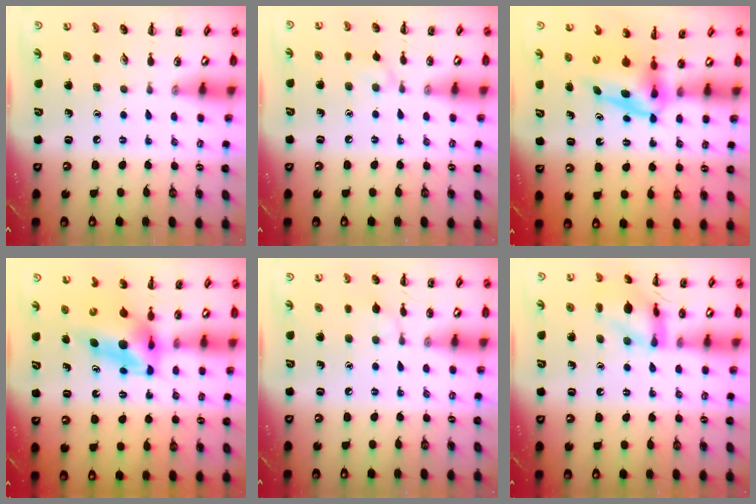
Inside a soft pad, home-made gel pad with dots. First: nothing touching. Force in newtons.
{"total": 4.8, "press": 4.4, "slide": 1.8}
{"total": 6.4, "press": 6.3, "slide": 1.2}
{"total": 5.2, "press": 5.1, "slide": 1.0}
{"total": 6.1, "press": 5.8, "slide": 1.9}
{"total": 11.7, "press": 11.7, "slide": 1.0}